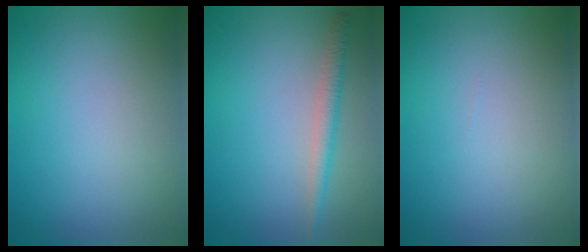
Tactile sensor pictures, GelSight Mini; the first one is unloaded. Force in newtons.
{"total": 2.0, "press": 2.0, "slide": 0.1}
{"total": 0.0}